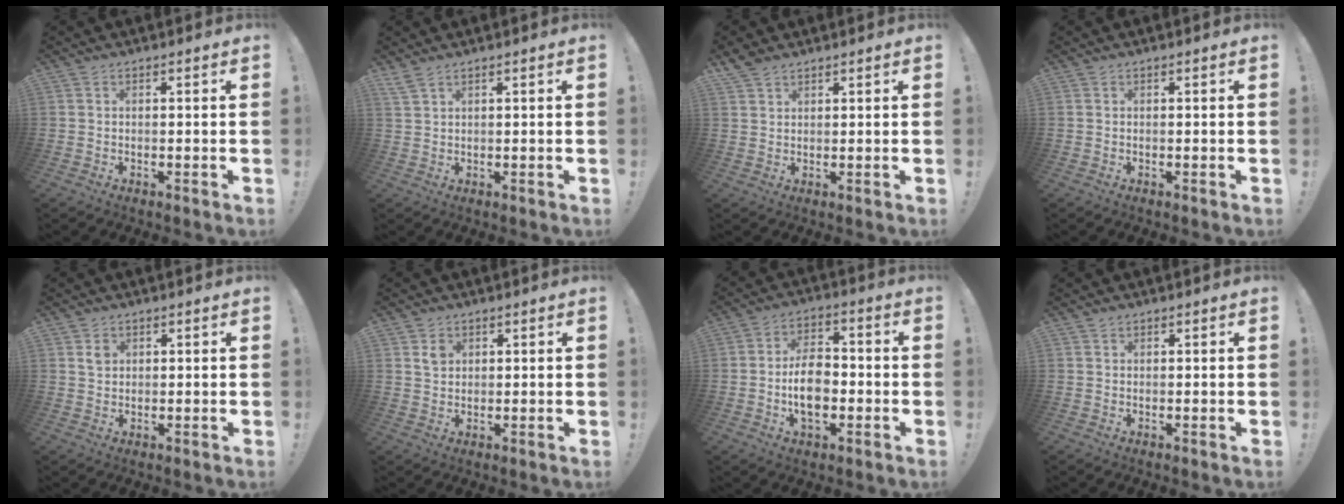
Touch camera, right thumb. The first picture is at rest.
{"total": 2.6, "force": [2.0, 0.7, 1.6], "torque": [-0.035, -0.005, 0.038]}
{"total": 3.8, "force": [3.1, 1.6, 1.3], "torque": [-0.021, -0.016, 0.060]}
{"total": 0.0}
{"total": 2.3, "force": [1.2, 1.9, 0.7], "torque": [0.007, -0.008, 0.018]}
{"total": 3.0, "force": [1.7, 2.3, 0.9], "torque": [0.000, -0.009, 0.028]}
{"total": 10.8, "force": [-2.3, 7.0, 7.9], "torque": [-0.133, 0.010, -0.040]}
{"total": 0.8, "force": [0.6, 0.5, 0.2], "torque": [0.000, -0.002, 0.011]}